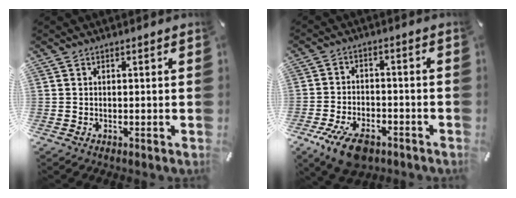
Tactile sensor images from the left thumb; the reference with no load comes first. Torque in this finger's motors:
{"motor_torque": [0.53, 2.99, 0.80, 0.58, 0.06]}